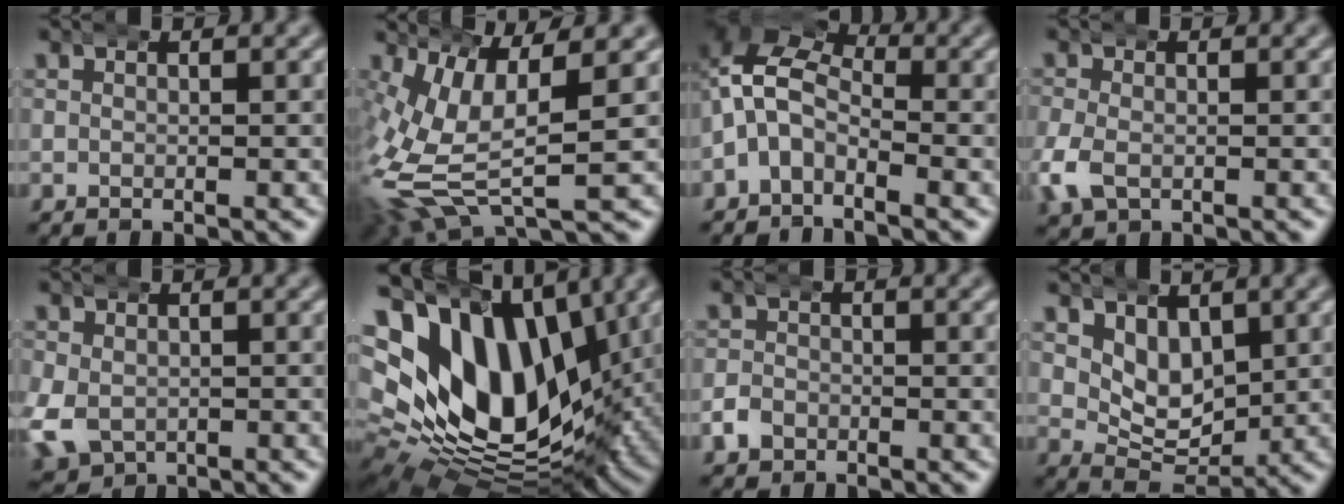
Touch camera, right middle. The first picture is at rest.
{"total": 10.5, "force": [-0.2, 6.5, 8.3], "torque": [-0.182, -0.028, 0.013]}
{"total": 8.4, "force": [0.2, 7.2, 4.4], "torque": [-0.087, 0.002, -0.023]}
{"total": 3.0, "force": [-0.8, 2.3, 1.8], "torque": [-0.058, -0.006, -0.009]}
{"total": 5.4, "force": [-1.4, 4.7, 2.4], "torque": [-0.073, -0.034, -0.006]}
{"total": 23.3, "force": [1.9, 16.5, 16.3], "torque": [-0.286, -0.019, 0.033]}
{"total": 1.9, "force": [-1.0, 1.6, 0.5], "torque": [-0.012, 0.004, -0.024]}
{"total": 5.2, "force": [1.5, 3.8, 3.3], "torque": [-0.056, -0.012, 0.026]}